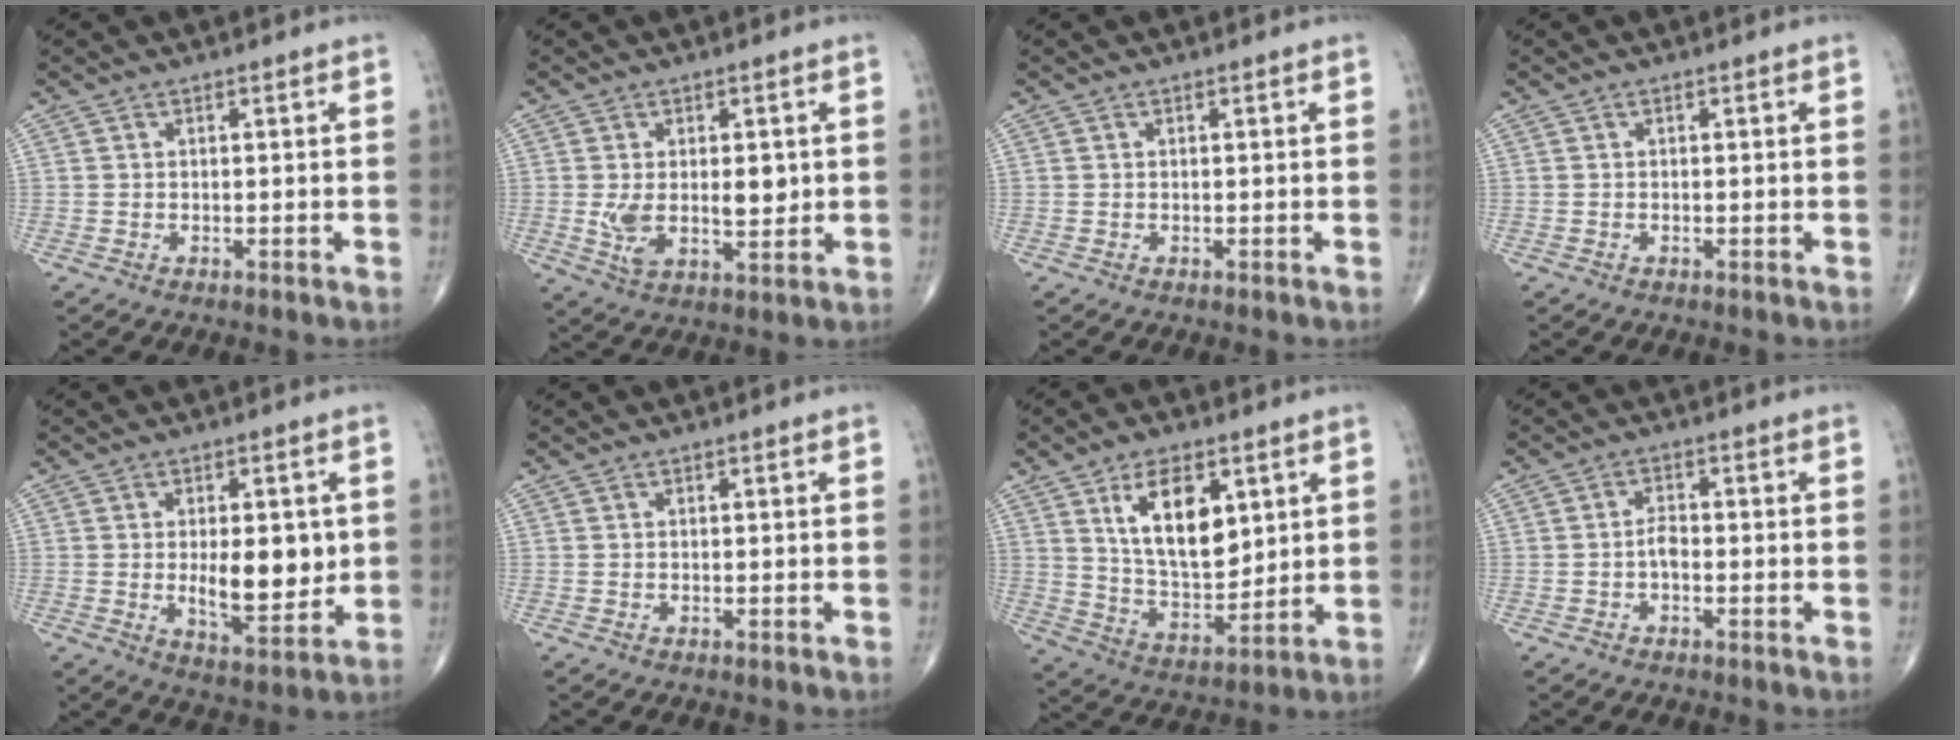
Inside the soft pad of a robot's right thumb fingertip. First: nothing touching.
{"total": 8.5, "force": [0.5, 4.5, 7.2], "torque": [-0.108, -0.015, 0.017]}
{"total": 0.0}
{"total": 0.0}
{"total": 10.7, "force": [0.4, 4.8, 9.5], "torque": [-0.117, -0.019, 0.018]}
{"total": 0.0}
{"total": 14.3, "force": [5.4, 7.6, 10.9], "torque": [-0.158, -0.035, 0.111]}
{"total": 2.1, "force": [-0.7, 1.0, 1.7], "torque": [-0.024, 0.008, -0.016]}